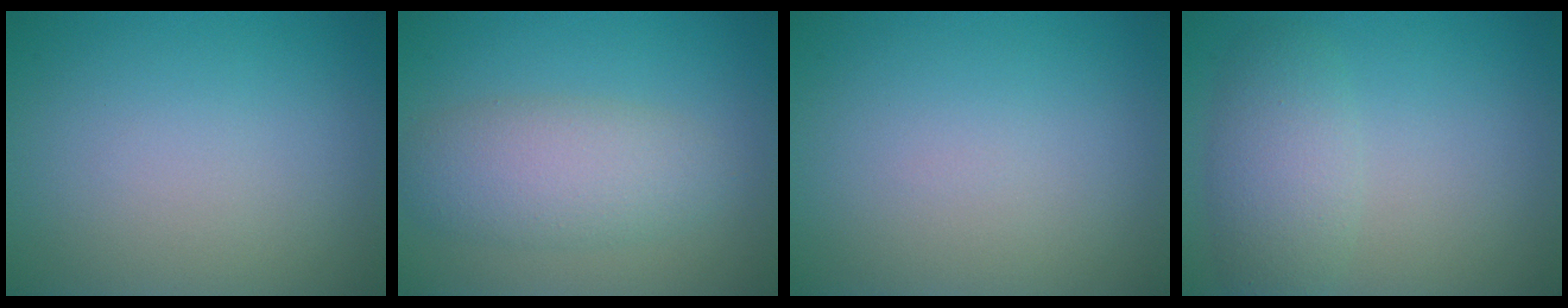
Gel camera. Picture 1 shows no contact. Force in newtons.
{"total": 4.5, "press": 4.5, "slide": 0.4}
{"total": 0.0}
{"total": 3.6, "press": 3.6, "slide": 0.2}